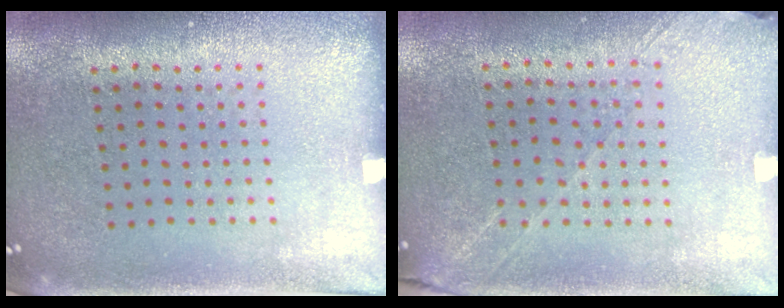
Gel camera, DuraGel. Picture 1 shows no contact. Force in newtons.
{"total": 1.3, "press": 1.2, "slide": 0.5}